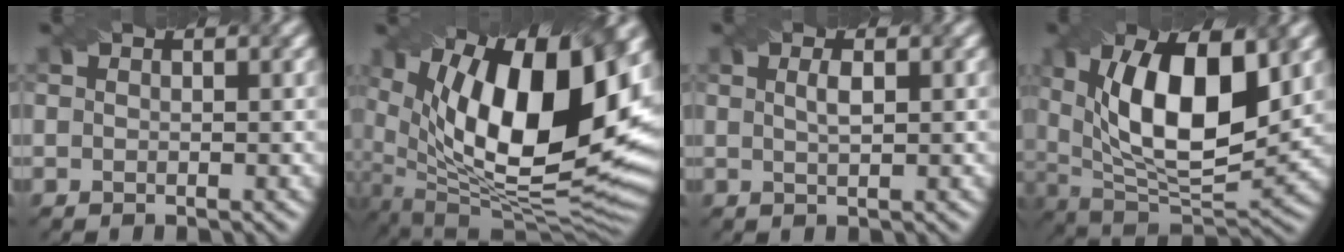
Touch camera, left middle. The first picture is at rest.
{"total": 18.2, "force": [5.3, 8.1, 15.3], "torque": [-0.253, 0.005, 0.097]}
{"total": 1.2, "force": [0.1, 0.3, 1.2], "torque": [-0.019, 0.004, 0.003]}
{"total": 12.8, "force": [3.2, 5.5, 11.2], "torque": [-0.175, -0.002, 0.050]}